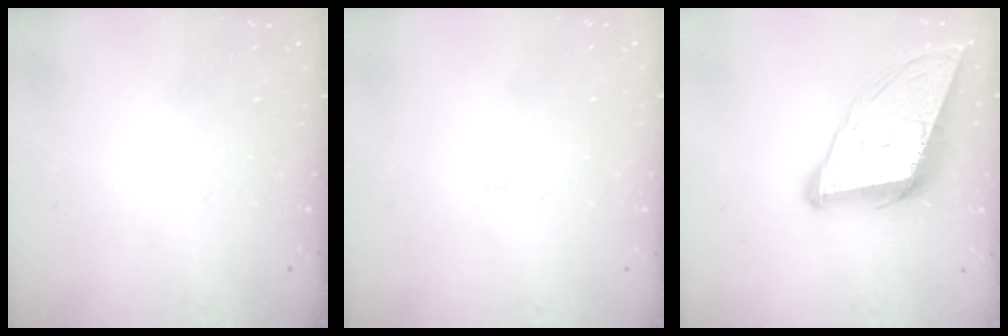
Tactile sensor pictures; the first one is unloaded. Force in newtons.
{"total": 2.3, "press": 2.3, "slide": 0.2}
{"total": 13.2, "press": 12.6, "slide": 4.0}